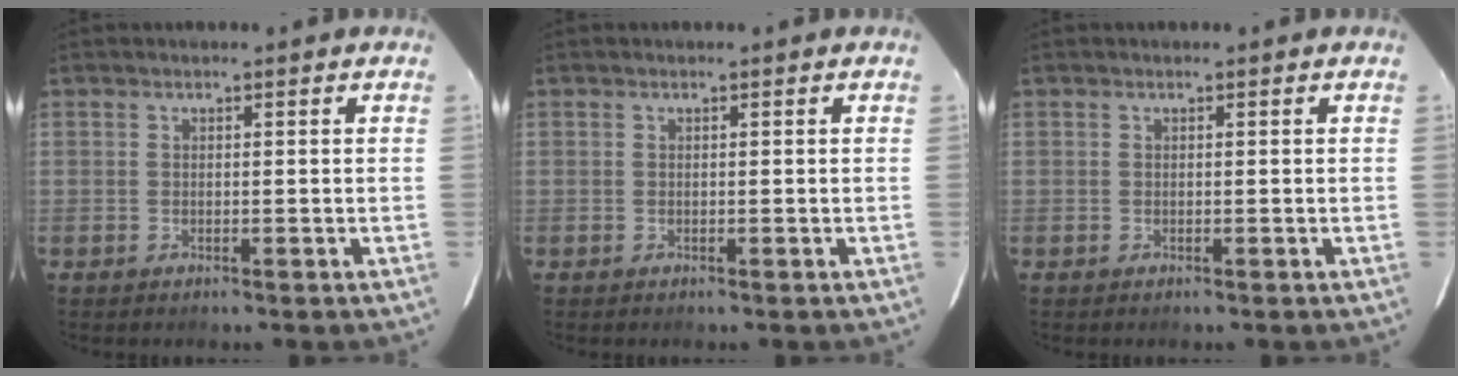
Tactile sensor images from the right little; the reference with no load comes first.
{"total": 0.0}
{"total": 0.0}